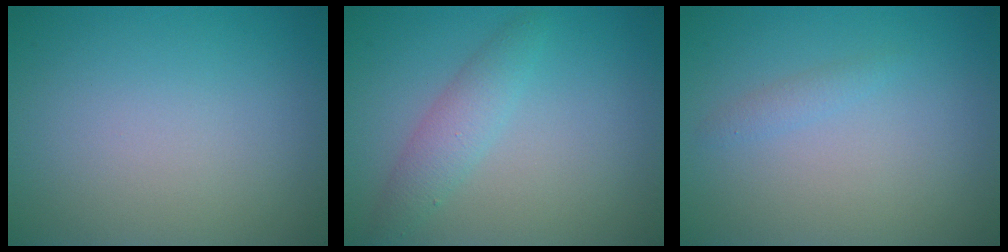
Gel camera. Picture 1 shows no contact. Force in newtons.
{"total": 2.4, "press": 2.4, "slide": 0.1}
{"total": 0.9, "press": 0.9, "slide": 0.0}